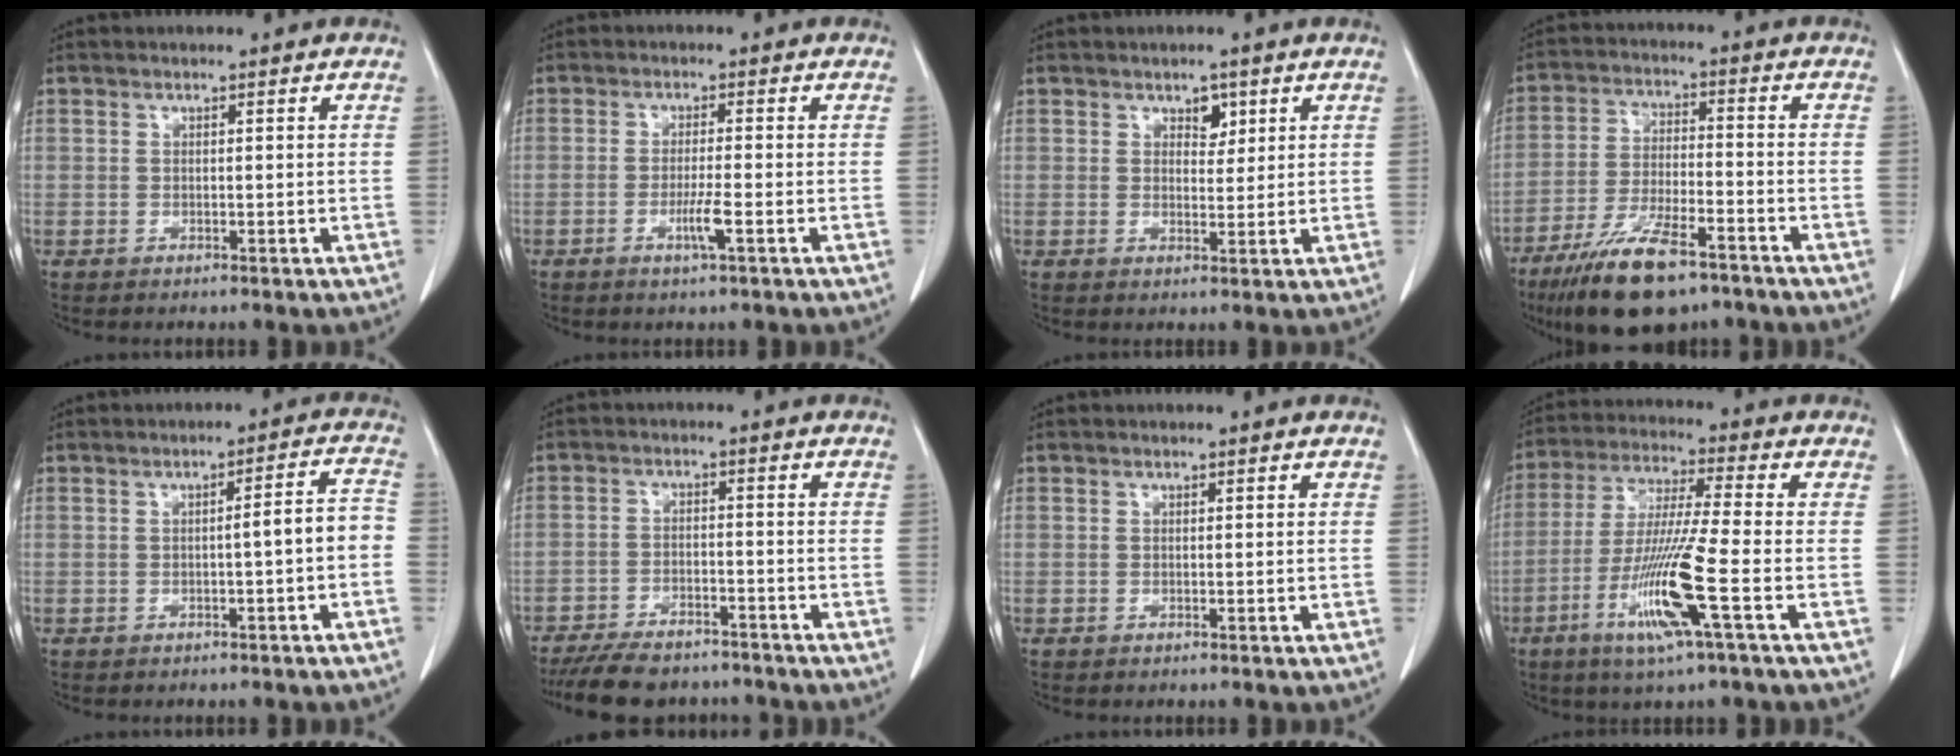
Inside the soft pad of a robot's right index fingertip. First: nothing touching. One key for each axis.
{"total": 3.2, "fx": -1.4, "fy": -0.2, "fz": 2.9, "tx": -0.057, "ty": -0.005, "tz": -0.026}
{"total": 2.5, "fx": 1.4, "fy": 1.6, "fz": 1.3, "tx": -0.020, "ty": -0.003, "tz": 0.022}
{"total": 13.2, "fx": -9.0, "fy": 3.6, "fz": 8.9, "tx": -0.168, "ty": -0.022, "tz": -0.157}
{"total": 4.3, "fx": -1.0, "fy": 0.4, "fz": 4.1, "tx": -0.059, "ty": 0.017, "tz": -0.012}
{"total": 10.9, "fx": -9.5, "fy": 3.7, "fz": 4.1, "tx": -0.065, "ty": -0.005, "tz": -0.141}
{"total": 0.0}
{"total": 12.7, "fx": -4.9, "fy": -0.7, "fz": 11.8, "tx": -0.237, "ty": -0.022, "tz": -0.096}